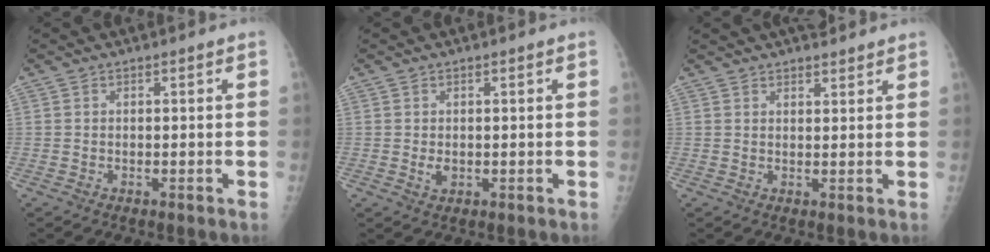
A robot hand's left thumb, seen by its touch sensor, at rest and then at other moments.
{"total": 1.7, "force": [0.0, 1.0, 1.4], "torque": [-0.018, -0.004, 0.005]}
{"total": 6.1, "force": [5.1, 1.7, 2.8], "torque": [-0.019, 0.001, 0.078]}